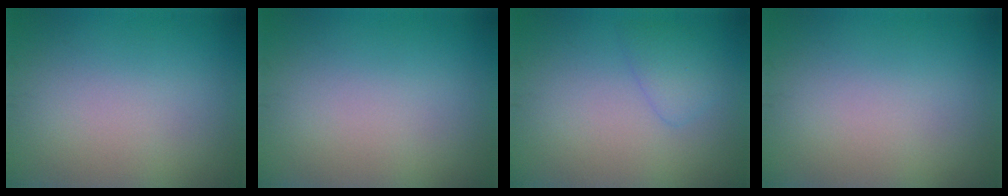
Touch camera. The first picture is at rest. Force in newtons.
{"total": 0.0}
{"total": 1.8, "press": 1.8, "slide": 0.1}
{"total": 0.0}